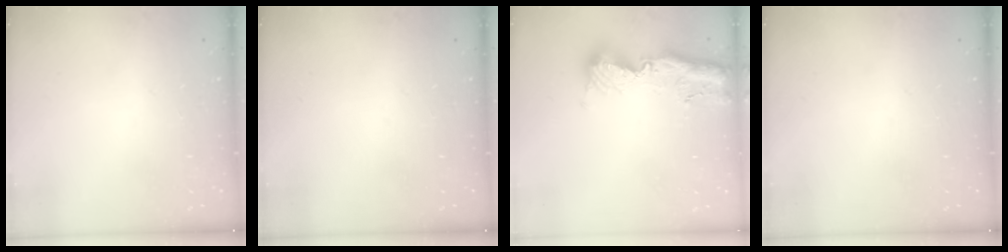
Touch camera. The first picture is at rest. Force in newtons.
{"total": 0.0}
{"total": 14.1, "press": 14.0, "slide": 1.5}
{"total": 0.0}